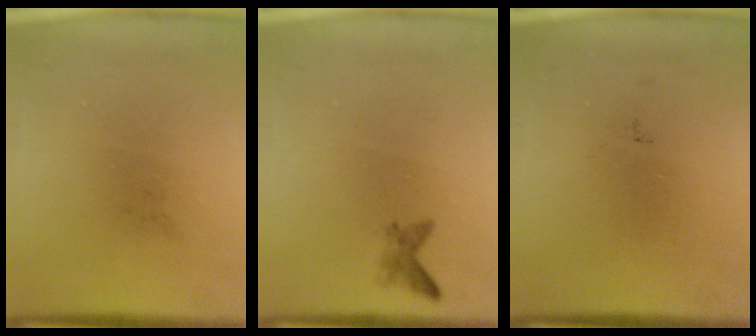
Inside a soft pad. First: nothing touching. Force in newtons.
{"total": 1.1}
{"total": 0.0}